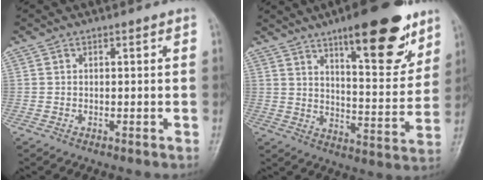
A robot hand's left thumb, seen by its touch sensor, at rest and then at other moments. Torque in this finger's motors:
{"motor_torque": [2.14, 1.34, 1.45, -1.20, 0.11]}